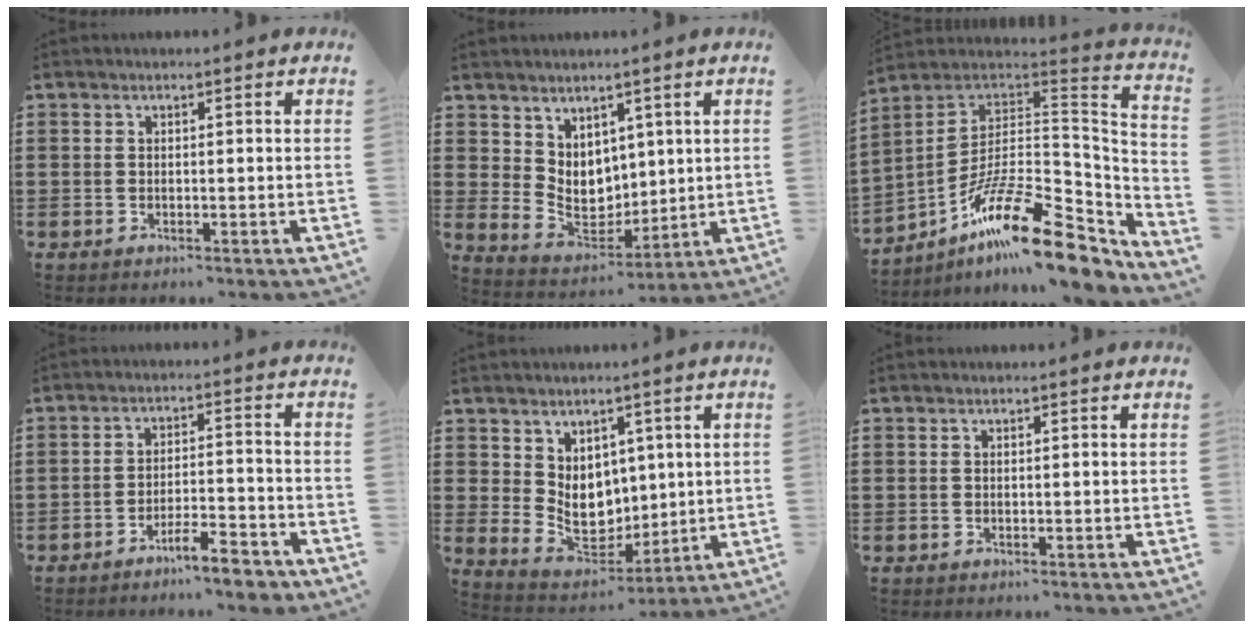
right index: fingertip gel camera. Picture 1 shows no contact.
{"total": 6.0, "force": [3.4, 4.7, 1.6], "torque": [-0.047, -0.014, 0.069]}
{"total": 18.4, "force": [-11.7, 5.1, 13.3], "torque": [-0.219, 0.028, -0.200]}
{"total": 6.2, "force": [-5.3, 0.6, 3.0], "torque": [-0.048, -0.001, -0.097]}
{"total": 7.0, "force": [2.3, 5.8, 3.1], "torque": [-0.055, -0.009, 0.048]}
{"total": 0.0}